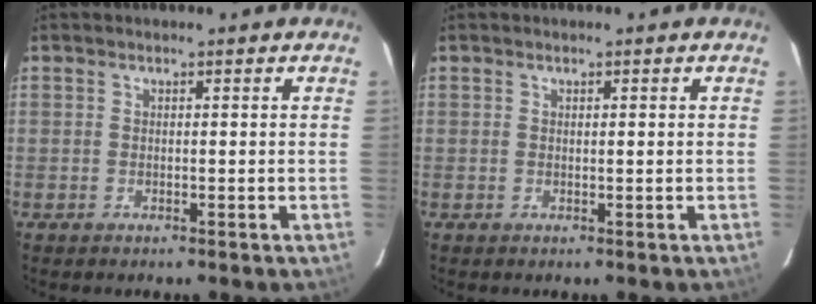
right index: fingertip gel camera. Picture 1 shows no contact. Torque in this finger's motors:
{"motor_torque": [-0.08, 0.04, -0.03, 0.00]}